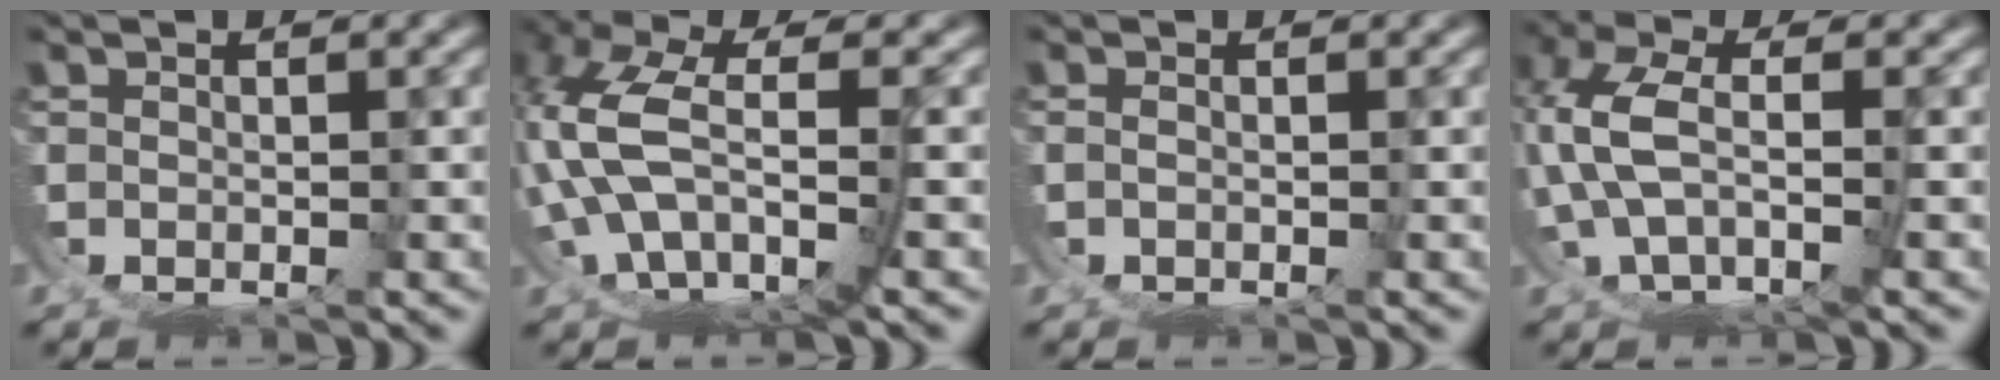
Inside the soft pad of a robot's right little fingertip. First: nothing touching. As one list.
[{"total": 8.3, "force": [-0.9, 5.6, 6.1], "torque": [-0.156, -0.026, -0.005]}, {"total": 1.0, "force": [0.0, -1.0, 0.3], "torque": [0.001, 0.001, 0.000]}, {"total": 4.6, "force": [0.1, 1.7, 4.3], "torque": [-0.100, -0.005, 0.009]}]